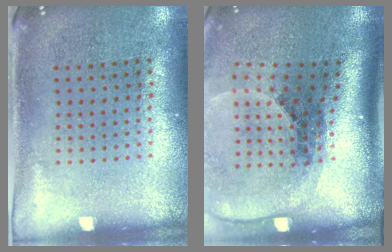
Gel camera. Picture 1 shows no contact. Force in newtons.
{"total": 2.7, "press": 1.9, "slide": 2.0}